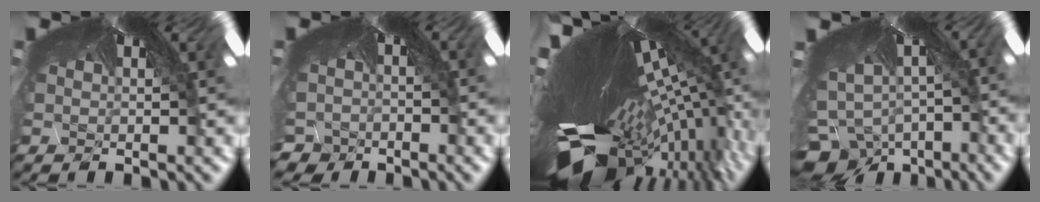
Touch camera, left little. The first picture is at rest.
{"total": 4.0, "force": [-3.6, 1.6, -0.3], "torque": [-0.018, -0.045, -0.031]}
{"total": 11.2, "force": [-11.0, -0.4, 2.1], "torque": [-0.065, -0.120, -0.148]}
{"total": 10.3, "force": [-10.0, 2.4, -0.6], "torque": [-0.009, -0.099, -0.130]}